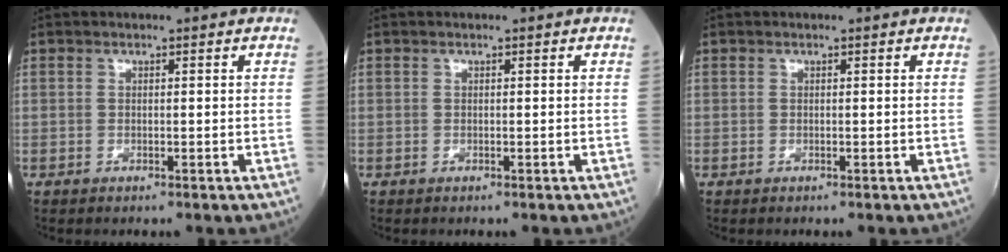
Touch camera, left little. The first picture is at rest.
{"total": 0.0}
{"total": 0.0}